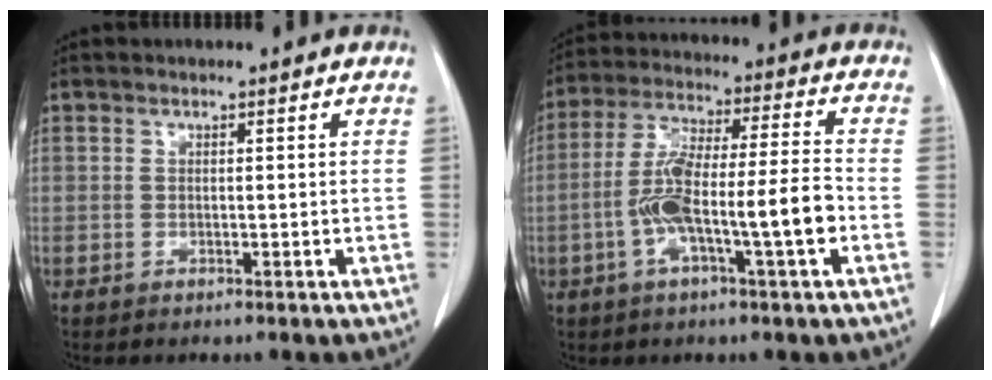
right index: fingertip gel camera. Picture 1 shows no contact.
{"total": 12.4, "force": [-3.7, 1.0, 11.8], "torque": [-0.226, 0.015, -0.067]}